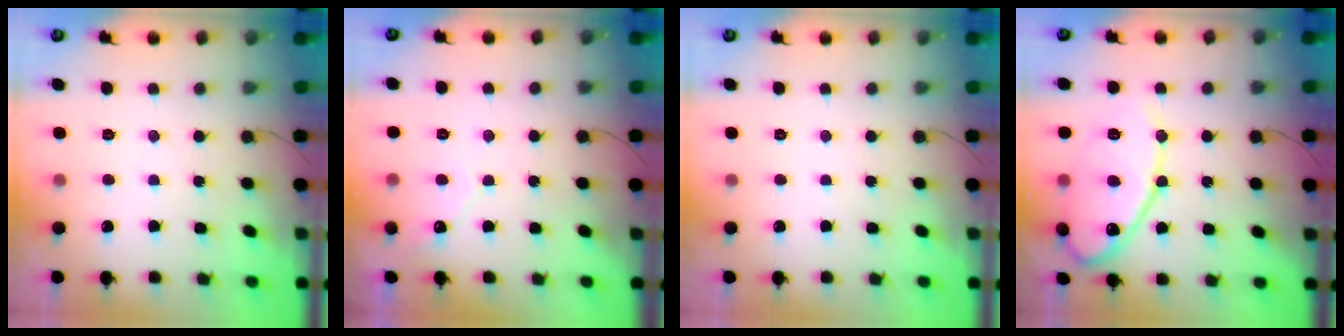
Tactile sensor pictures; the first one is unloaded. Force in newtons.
{"total": 2.9, "press": 2.9, "slide": 0.1}
{"total": 0.0}
{"total": 13.6, "press": 13.5, "slide": 1.2}